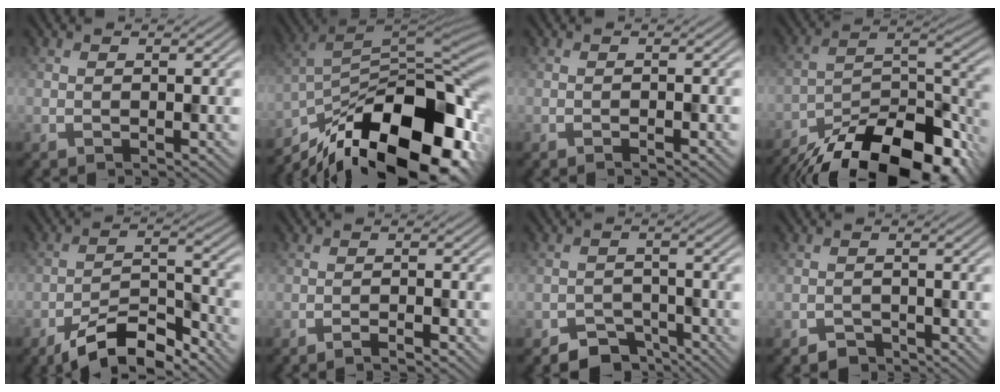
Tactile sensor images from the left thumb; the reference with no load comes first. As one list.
[{"total": 18.7, "force": [-10.9, 8.1, 12.8], "torque": [-0.218, -0.024, -0.174]}, {"total": 0.9, "force": [-0.6, 0.1, 0.6], "torque": [-0.011, 0.002, -0.010]}, {"total": 17.8, "force": [-13.9, 6.2, 9.2], "torque": [-0.179, -0.023, -0.211]}, {"total": 9.4, "force": [-6.9, 2.8, 5.7], "torque": [-0.095, 0.003, -0.132]}, {"total": 1.9, "force": [-1.4, 0.1, 1.2], "torque": [-0.020, 0.006, -0.030]}, {"total": 4.4, "force": [-3.5, 2.3, 1.3], "torque": [-0.017, -0.004, -0.064]}, {"total": 1.9, "force": [-1.6, 0.9, 0.3], "torque": [-0.003, 0.003, -0.032]}]